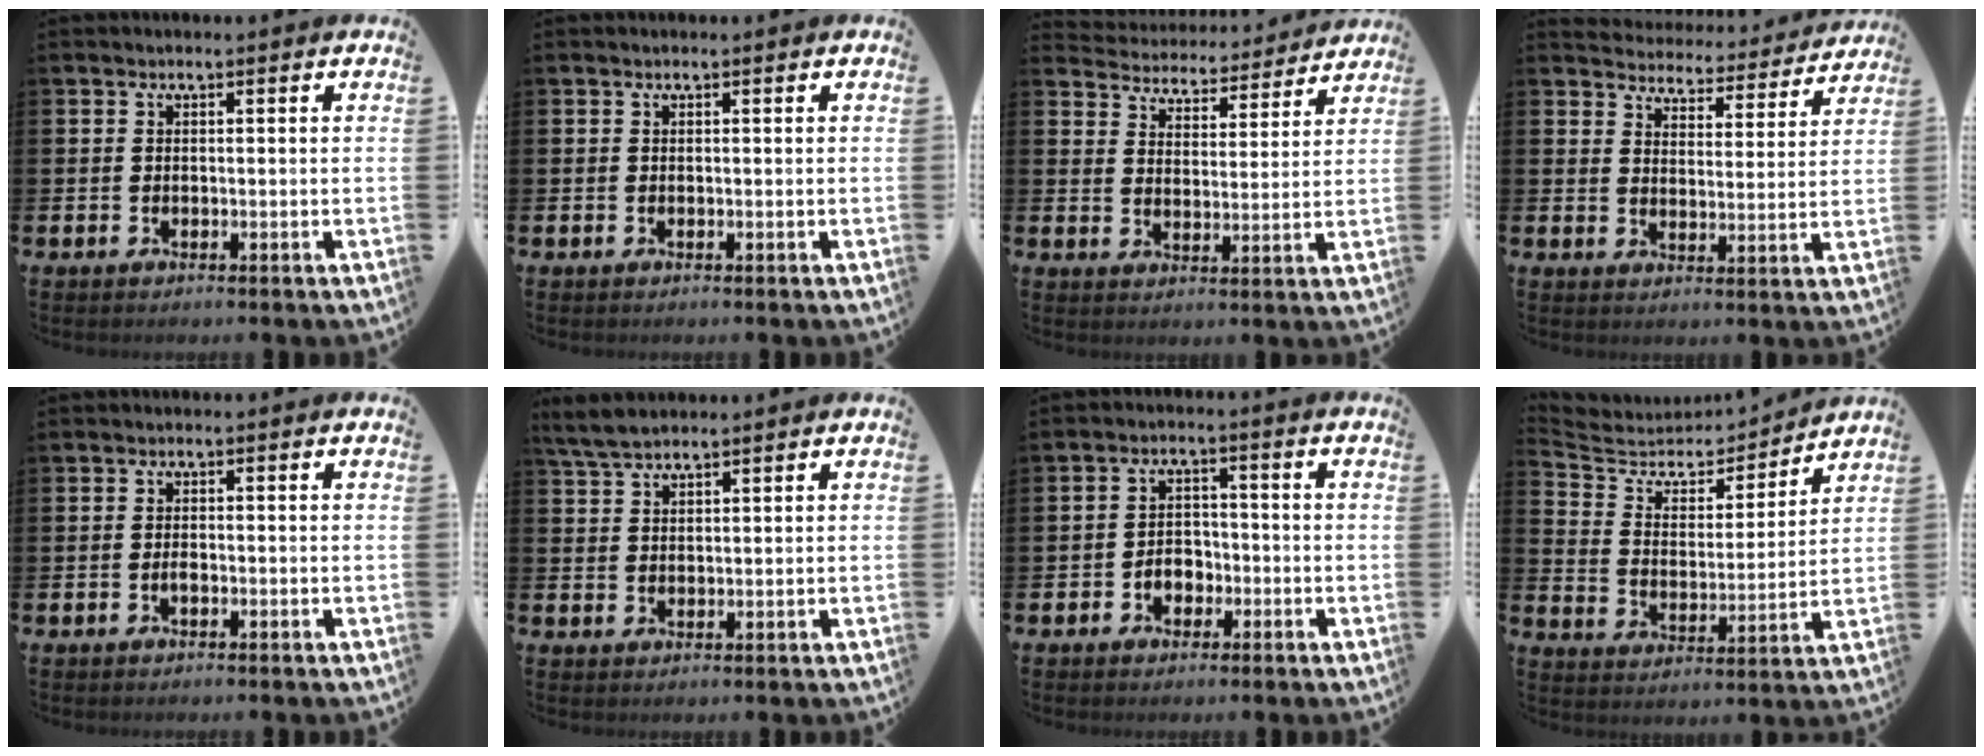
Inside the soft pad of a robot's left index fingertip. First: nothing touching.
{"total": 0.0}
{"total": 4.6, "force": [4.5, 0.9, -0.3], "torque": [-0.016, -0.045, 0.075]}
{"total": 4.3, "force": [4.2, 0.7, -0.1], "torque": [-0.011, -0.043, 0.068]}
{"total": 0.9, "force": [-0.5, 0.3, 0.7], "torque": [-0.012, -0.002, -0.010]}
{"total": 3.6, "force": [3.3, 0.8, 1.3], "torque": [-0.033, -0.007, 0.061]}
{"total": 3.1, "force": [-1.6, 2.3, 1.2], "torque": [-0.020, 0.004, -0.037]}
{"total": 5.8, "force": [5.2, 2.3, 1.1], "torque": [-0.063, -0.046, 0.086]}